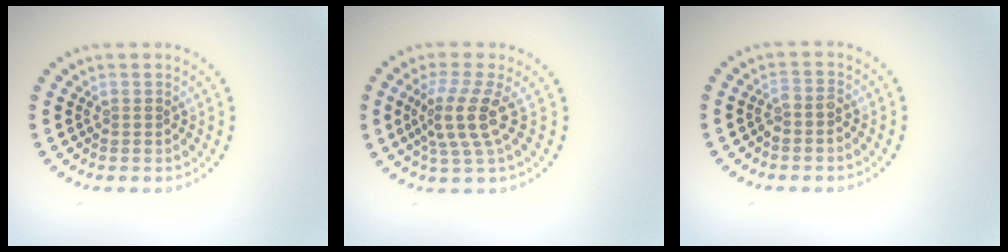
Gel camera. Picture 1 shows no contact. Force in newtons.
{"total": 3.8, "press": 2.8, "slide": 2.5}
{"total": 1.1, "press": 0.9, "slide": 0.6}